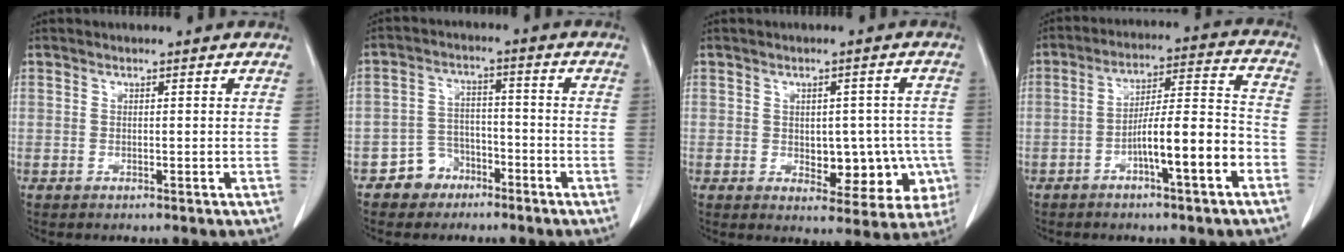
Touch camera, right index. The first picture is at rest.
{"total": 5.3, "force": [-3.5, 3.9, 0.4], "torque": [0.001, 0.015, -0.059]}
{"total": 9.2, "force": [-1.7, 5.4, 7.2], "torque": [-0.069, 0.015, -0.010]}
{"total": 11.1, "force": [-4.8, 0.9, 10.0], "torque": [-0.162, 0.023, -0.075]}